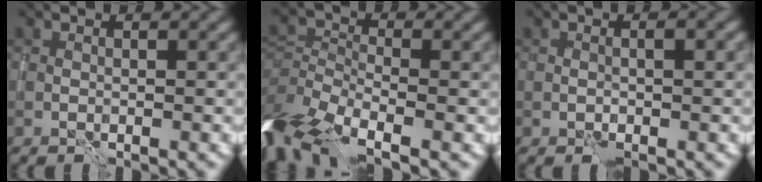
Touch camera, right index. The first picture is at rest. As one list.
[{"total": 9.0, "force": [-5.2, 4.4, 5.9], "torque": [-0.108, -0.003, -0.090]}, {"total": 1.0, "force": [-0.2, 0.4, 1.0], "torque": [-0.014, 0.001, -0.004]}]